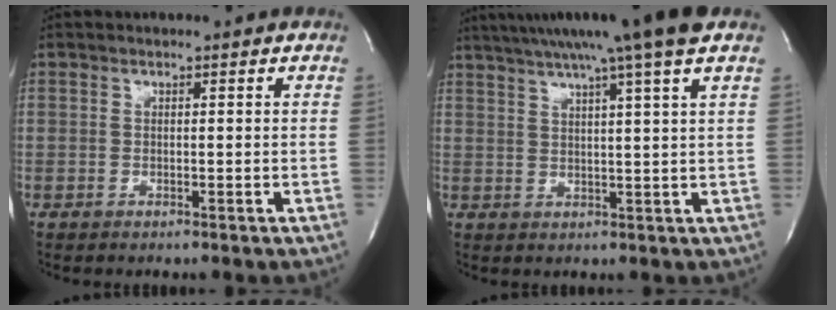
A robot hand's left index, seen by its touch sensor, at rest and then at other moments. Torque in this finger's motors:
{"motor_torque": [0.99, -1.15, 0.50, 0.21]}